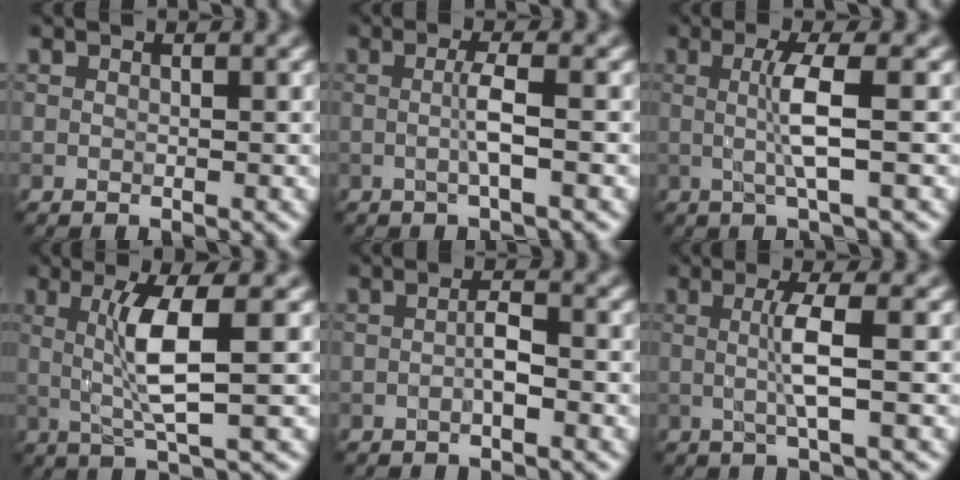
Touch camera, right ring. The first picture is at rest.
{"total": 2.4, "force": [-0.2, 0.2, 2.4], "torque": [-0.049, -0.004, -0.006]}
{"total": 3.8, "force": [0.1, 0.4, 3.7], "torque": [-0.075, -0.003, 0.000]}
{"total": 5.1, "force": [0.7, 0.6, 5.0], "torque": [-0.099, 0.000, 0.019]}
{"total": 1.7, "force": [-0.6, 0.3, 1.6], "torque": [-0.028, 0.004, -0.013]}
{"total": 3.3, "force": [0.0, 0.3, 3.3], "torque": [-0.067, -0.004, -0.002]}